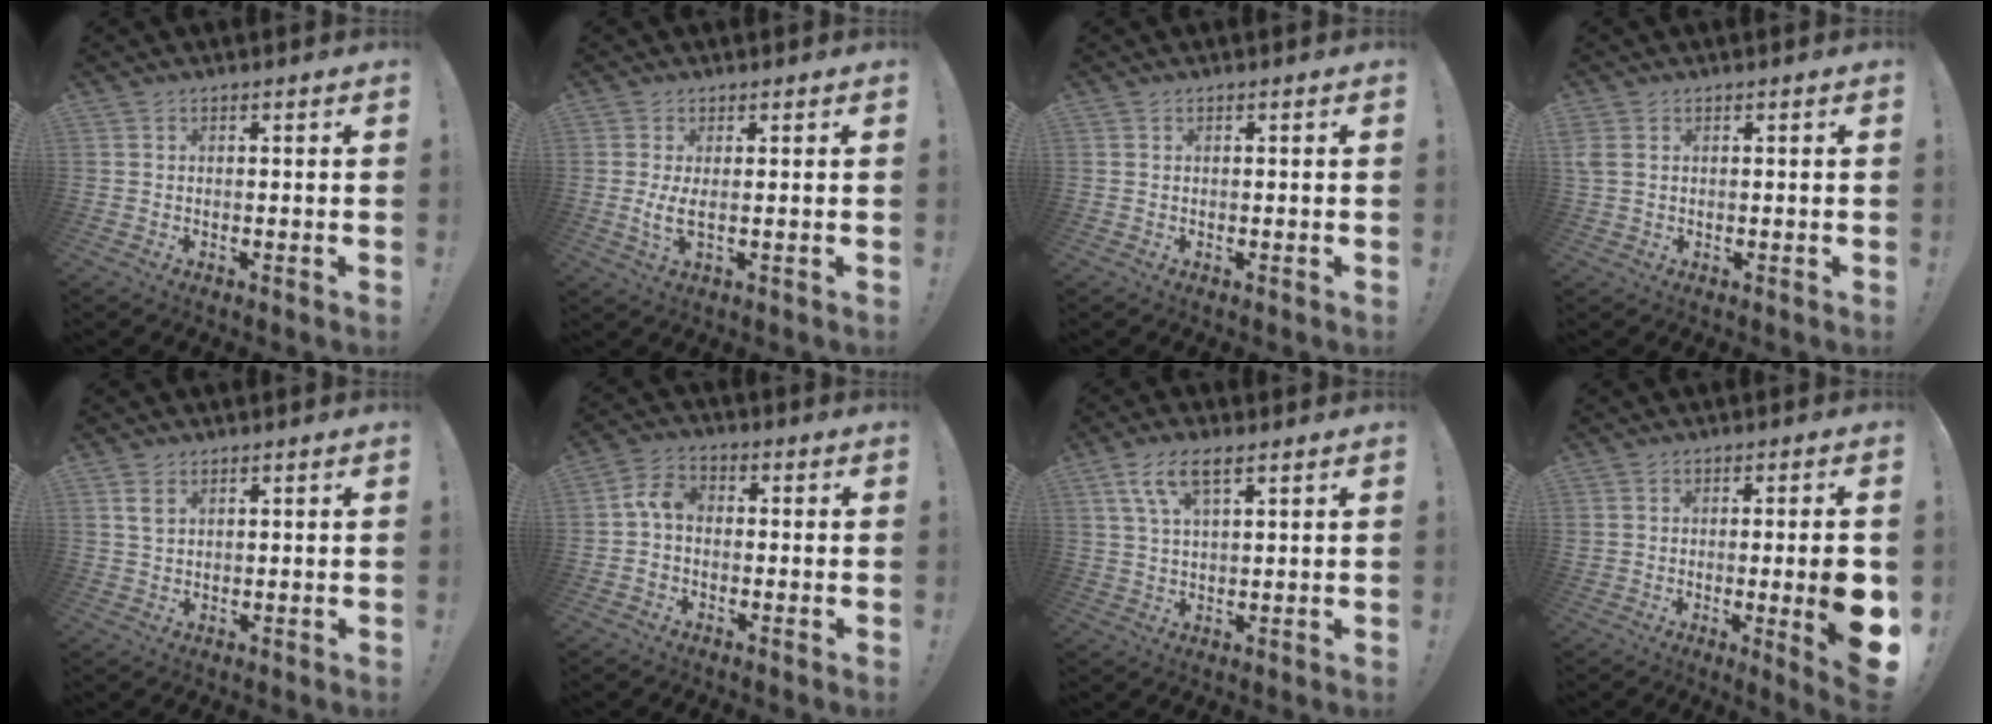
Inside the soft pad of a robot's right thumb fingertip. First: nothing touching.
{"total": 4.2, "force": [0.4, 0.9, 4.1], "torque": [-0.070, -0.014, 0.008]}
{"total": 0.0}
{"total": 2.7, "force": [0.9, 1.8, 1.8], "torque": [-0.043, 0.008, 0.021]}
{"total": 3.3, "force": [1.7, 2.0, 2.0], "torque": [-0.026, -0.005, 0.030]}
{"total": 6.4, "force": [-0.5, 4.3, 4.8], "torque": [-0.101, 0.019, -0.008]}
{"total": 7.9, "force": [4.2, 3.0, 6.0], "torque": [-0.119, 0.003, 0.080]}
{"total": 8.7, "force": [-1.3, 1.0, 8.6], "torque": [-0.120, -0.008, -0.020]}